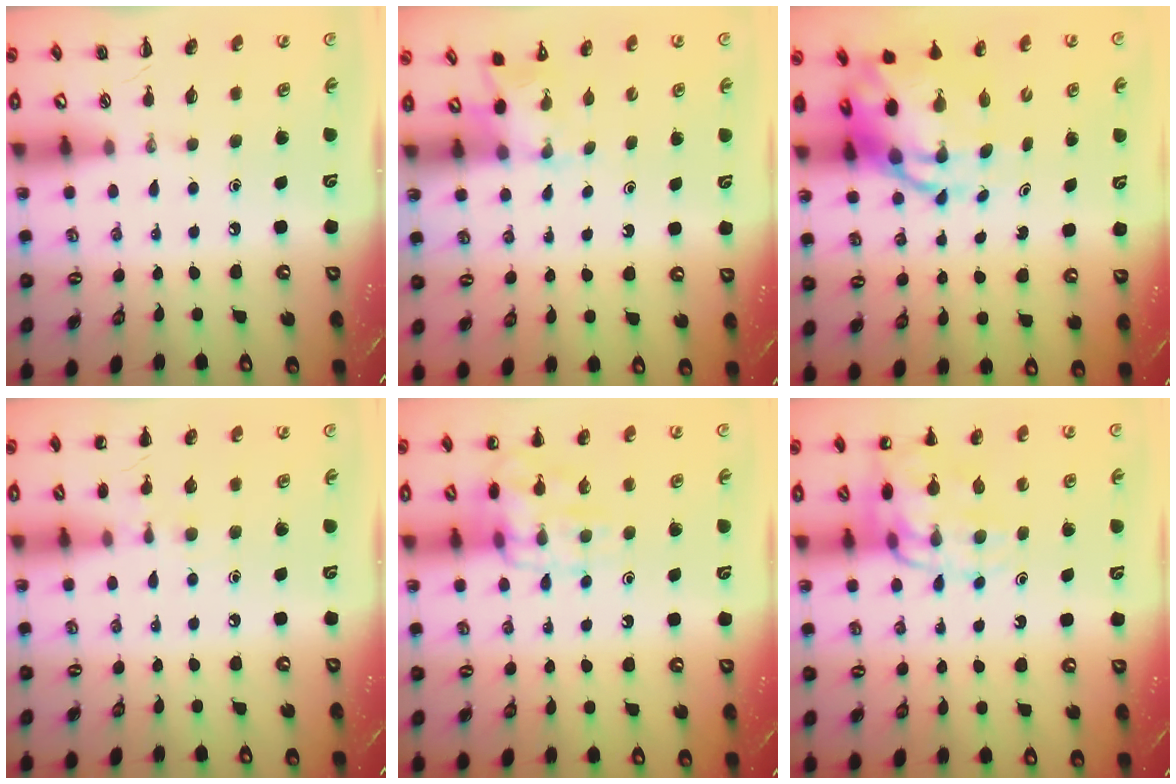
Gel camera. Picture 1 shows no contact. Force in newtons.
{"total": 2.2, "press": 2.1, "slide": 0.7}
{"total": 9.1, "press": 8.7, "slide": 2.7}
{"total": 5.1, "press": 4.9, "slide": 1.5}
{"total": 14.4, "press": 14.3, "slide": 1.4}
{"total": 14.3, "press": 14.1, "slide": 2.4}